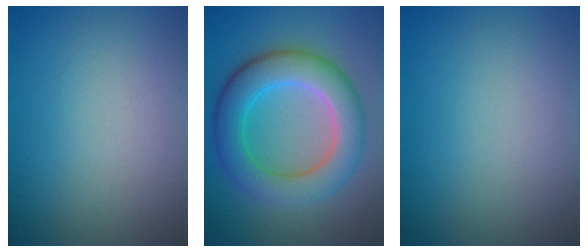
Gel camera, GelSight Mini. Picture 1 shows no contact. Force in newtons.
{"total": 7.4, "press": 7.4, "slide": 0.1}
{"total": 0.0}